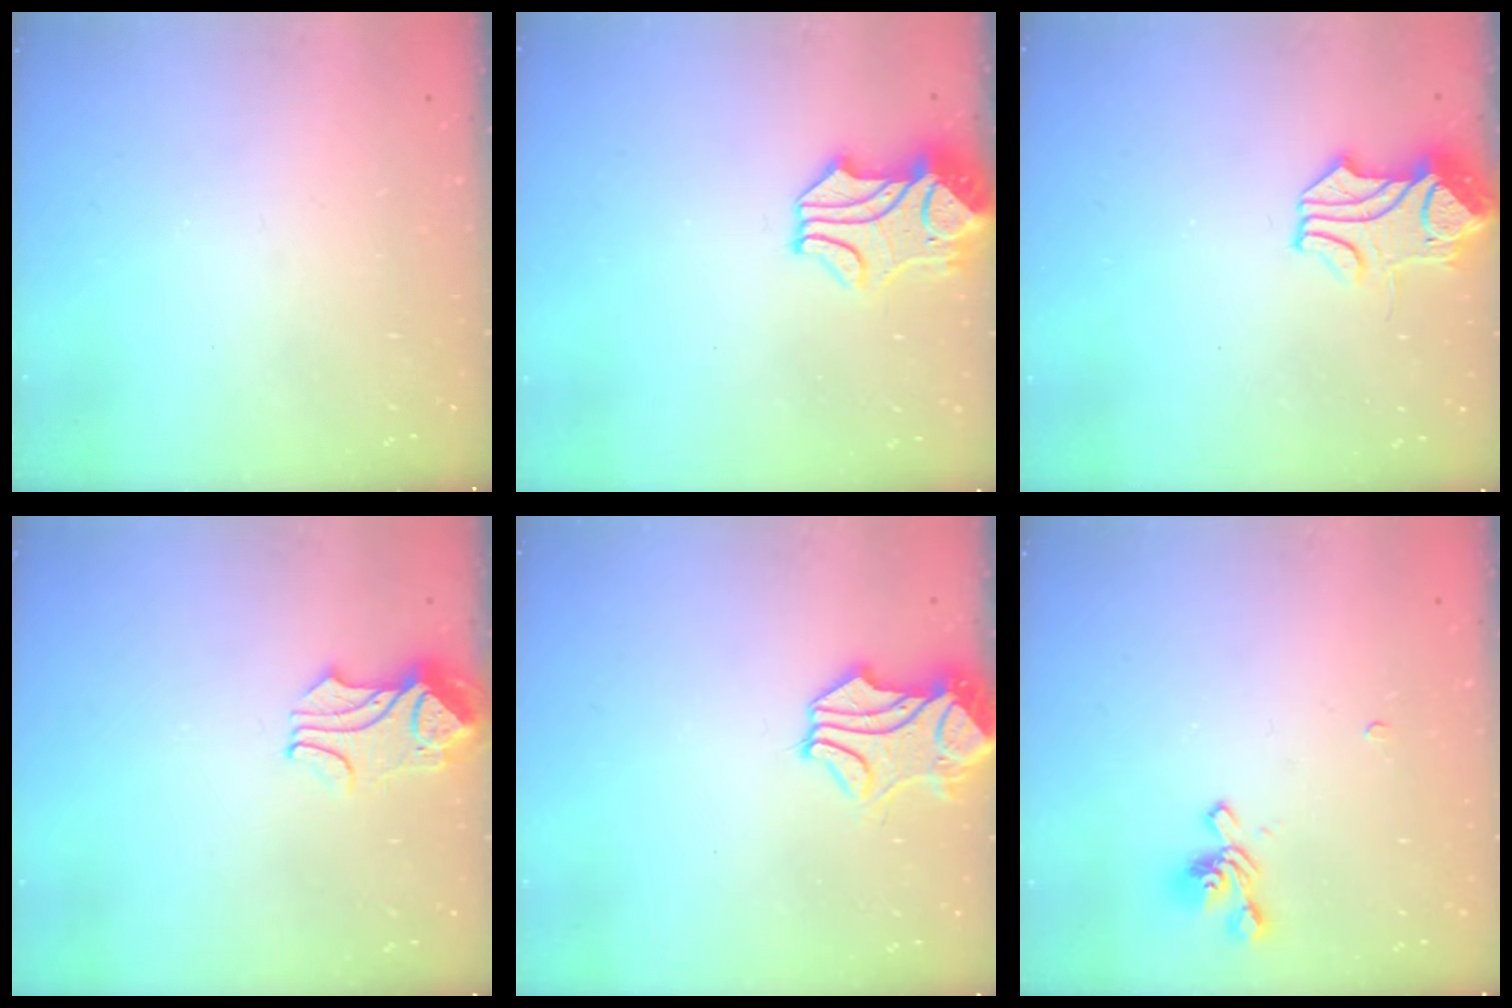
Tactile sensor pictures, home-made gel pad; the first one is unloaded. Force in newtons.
{"total": 2.7, "press": 2.5, "slide": 0.9}
{"total": 1.5, "press": 1.4, "slide": 0.5}
{"total": 2.2, "press": 2.1, "slide": 0.5}
{"total": 1.8, "press": 1.2, "slide": 1.2}
{"total": 1.5, "press": 1.1, "slide": 1.0}